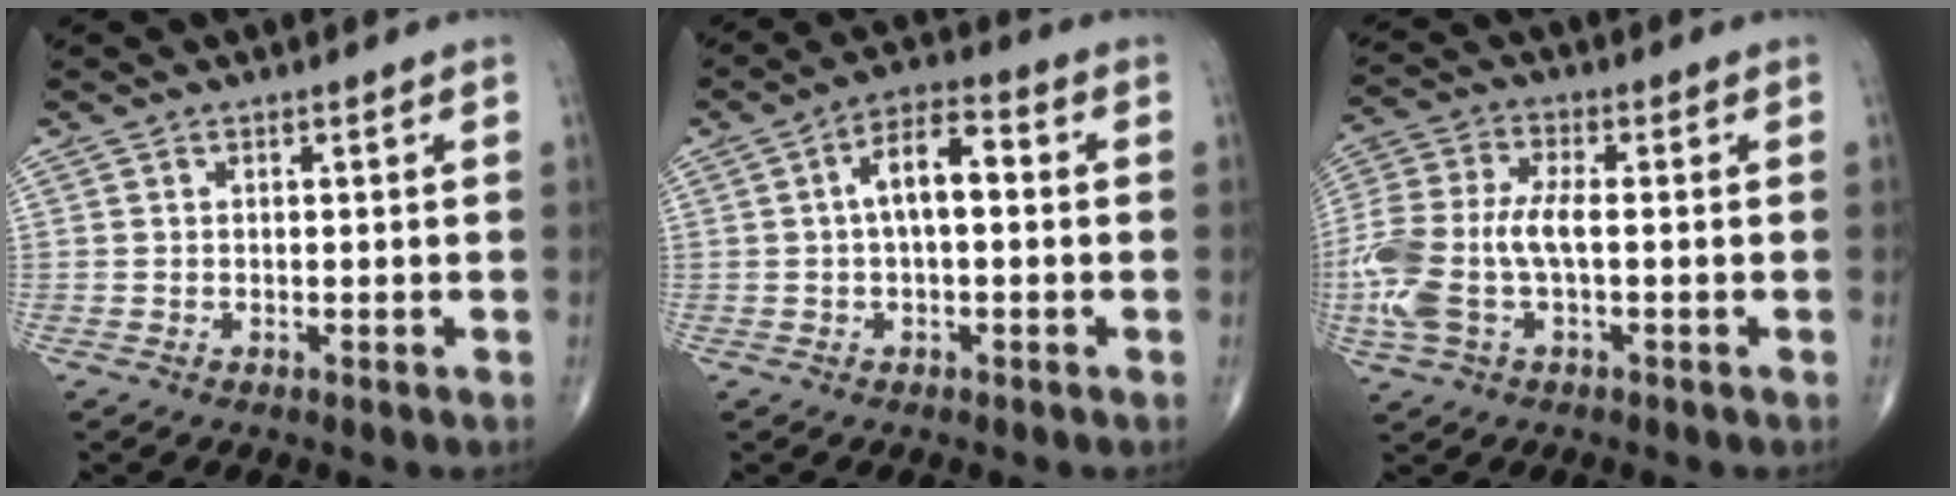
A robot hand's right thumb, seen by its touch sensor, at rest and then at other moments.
{"total": 8.0, "force": [0.7, 3.6, 7.1], "torque": [-0.120, 0.030, 0.004]}
{"total": 13.3, "force": [-2.1, 6.1, 11.6], "torque": [-0.287, 0.017, -0.039]}